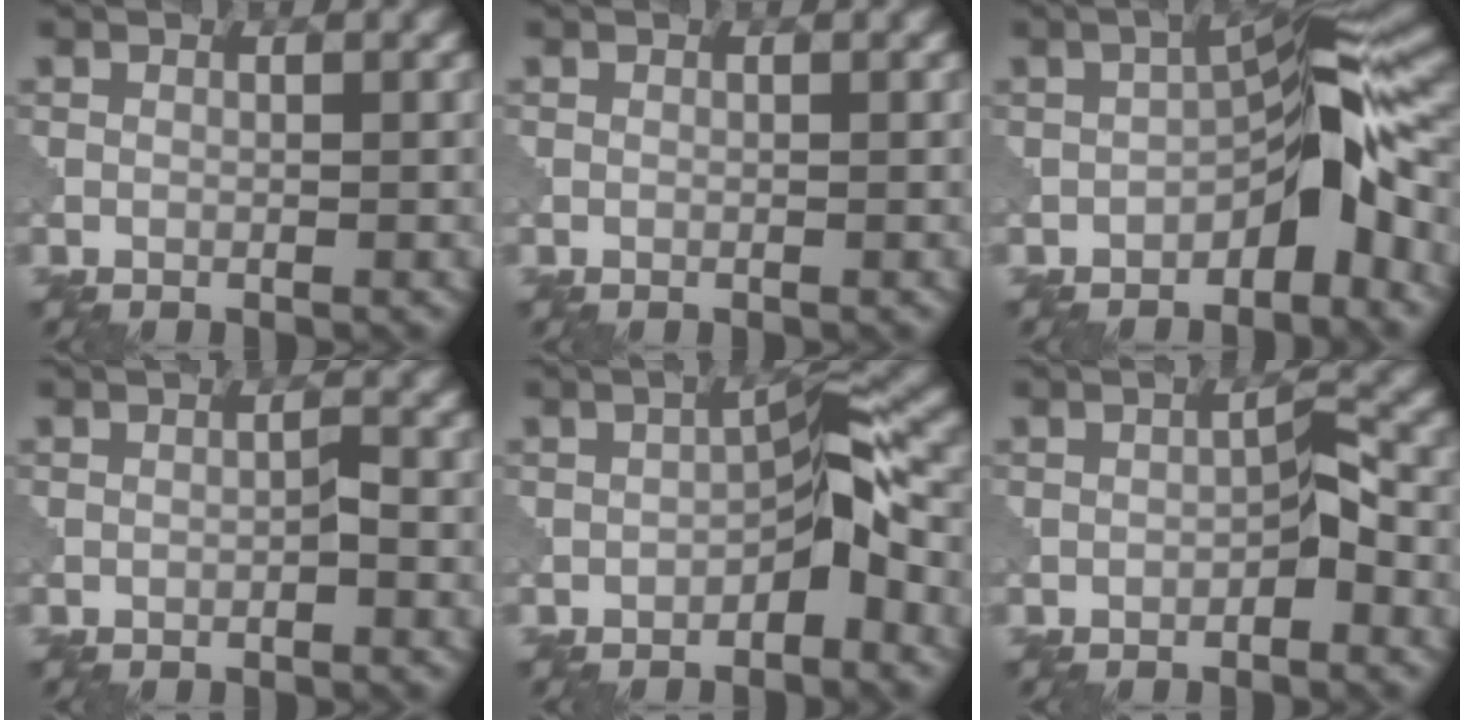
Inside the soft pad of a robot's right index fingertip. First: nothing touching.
{"total": 0.0}
{"total": 6.7, "force": [-2.6, 2.3, 5.7], "torque": [-0.073, 0.023, -0.052]}
{"total": 0.7, "force": [-0.3, 0.1, 0.6], "torque": [-0.012, 0.004, -0.006]}
{"total": 4.0, "force": [-1.6, 1.4, 3.4], "torque": [-0.051, 0.017, -0.032]}
{"total": 2.1, "force": [-0.9, 0.7, 1.7], "torque": [-0.026, 0.008, -0.017]}